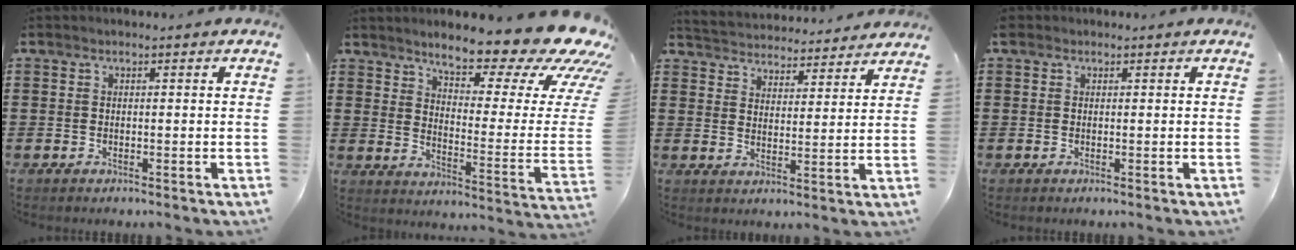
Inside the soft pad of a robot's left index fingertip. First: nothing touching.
{"total": 14.2, "force": [11.0, 2.9, 8.5], "torque": [-0.137, -0.083, 0.178]}
{"total": 3.9, "force": [3.9, 0.0, -0.6], "torque": [-0.011, -0.030, 0.065]}
{"total": 0.6, "force": [0.3, 0.5, 0.2], "torque": [-0.006, 0.005, 0.005]}